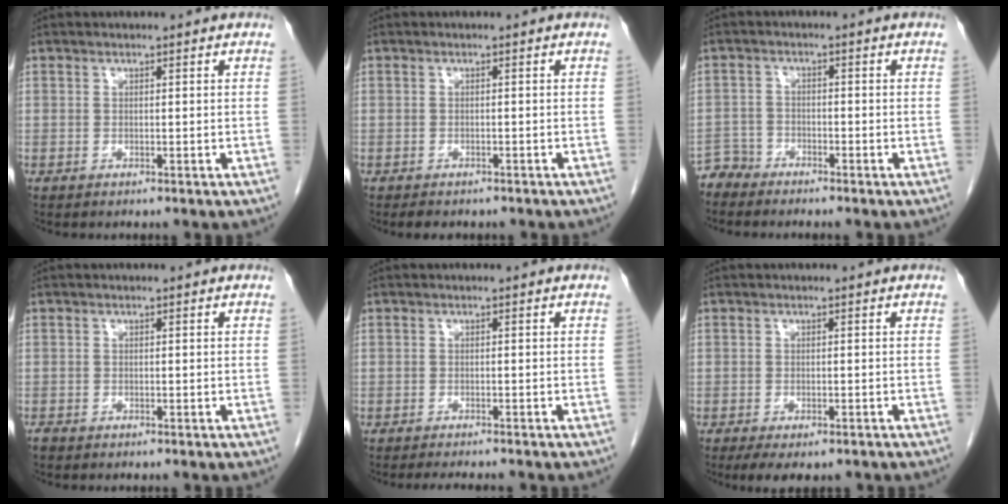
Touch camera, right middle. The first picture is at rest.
{"total": 3.5, "force": [-2.9, 1.4, 1.4], "torque": [-0.022, -0.005, -0.033]}
{"total": 3.0, "force": [-2.8, 0.7, -0.8], "torque": [0.019, -0.005, -0.055]}
{"total": 0.6, "force": [-0.5, 0.3, 0.1], "torque": [-0.007, -0.002, -0.011]}
{"total": 4.4, "force": [-4.0, 0.4, 1.8], "torque": [-0.019, -0.008, -0.054]}
{"total": 5.4, "force": [-3.9, 2.1, 3.1], "torque": [-0.042, -0.009, -0.056]}